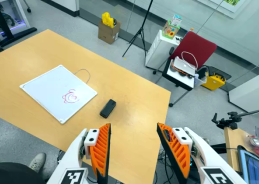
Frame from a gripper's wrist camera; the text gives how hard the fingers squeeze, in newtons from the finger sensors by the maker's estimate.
{"total": 0.0}